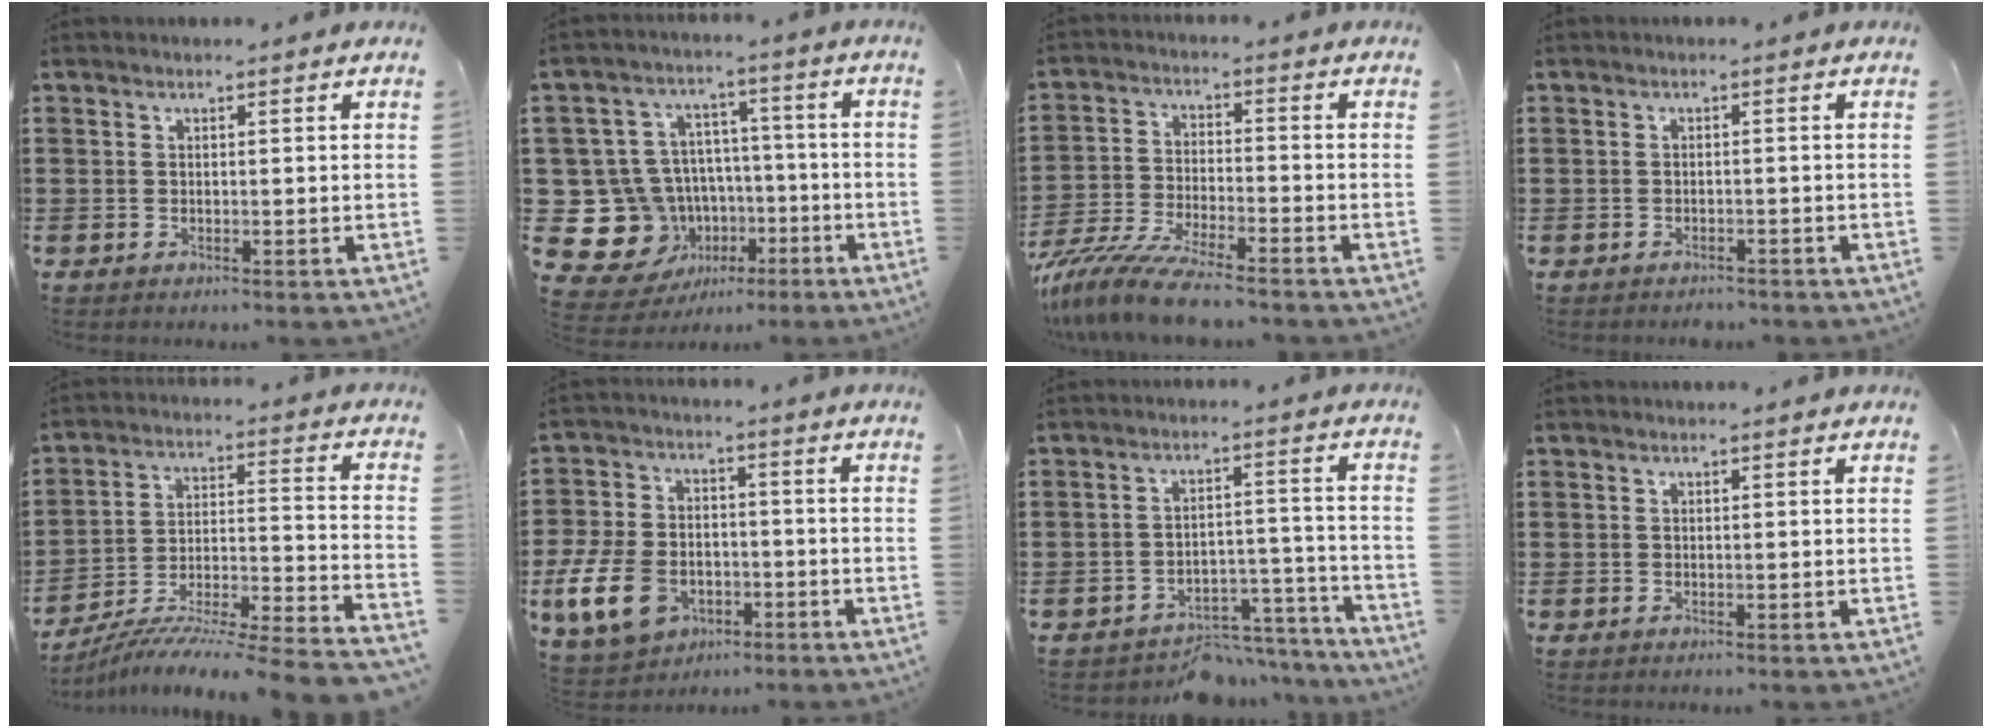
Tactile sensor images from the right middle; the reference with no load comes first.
{"total": 13.8, "force": [-5.1, 12.0, 4.5], "torque": [-0.131, 0.004, -0.073]}
{"total": 9.0, "force": [-8.0, 0.5, 4.1], "torque": [-0.094, -0.003, -0.157]}
{"total": 1.2, "force": [-1.2, 0.3, -0.1], "torque": [-0.002, 0.000, -0.027]}
{"total": 7.6, "force": [-7.2, -1.0, 2.4], "torque": [-0.030, -0.012, -0.147]}
{"total": 10.6, "force": [-4.8, 7.0, 6.5], "torque": [-0.162, 0.009, -0.089]}
{"total": 6.4, "force": [-6.0, 1.7, 1.3], "torque": [-0.015, 0.022, -0.114]}
{"total": 0.0}